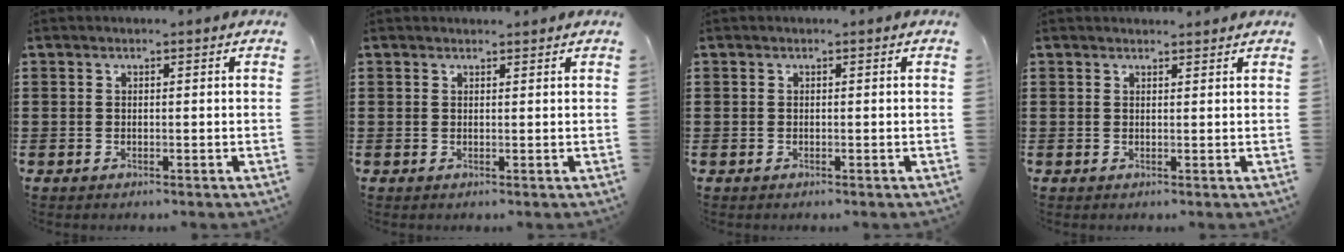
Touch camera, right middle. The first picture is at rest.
{"total": 0.0}
{"total": 0.0}
{"total": 0.9, "force": [0.9, 0.1, 0.0], "torque": [0.005, -0.004, 0.016]}